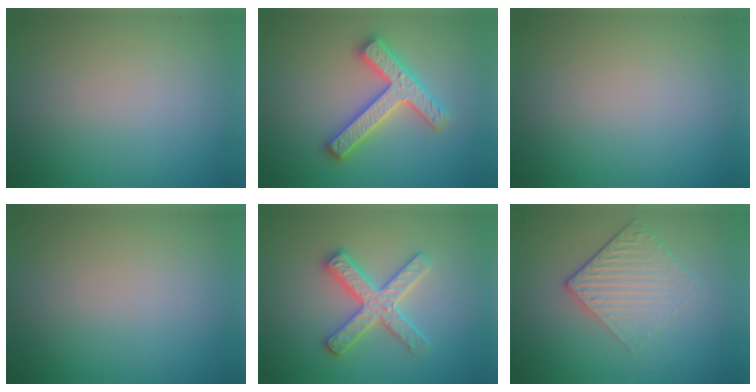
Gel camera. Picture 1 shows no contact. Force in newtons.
{"total": 4.7, "press": 4.6, "slide": 0.9}
{"total": 0.0}
{"total": 0.0}
{"total": 3.7, "press": 3.6, "slide": 0.6}
{"total": 4.3, "press": 2.9, "slide": 3.1}